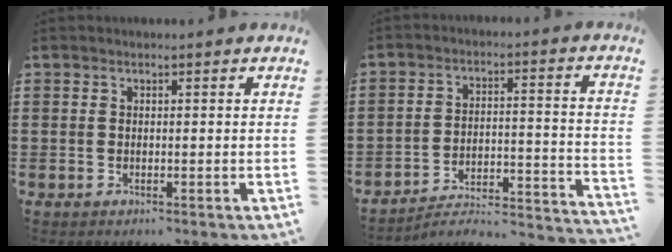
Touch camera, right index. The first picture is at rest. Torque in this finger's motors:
{"motor_torque": [-1.69, -0.45, -1.05, -0.21]}